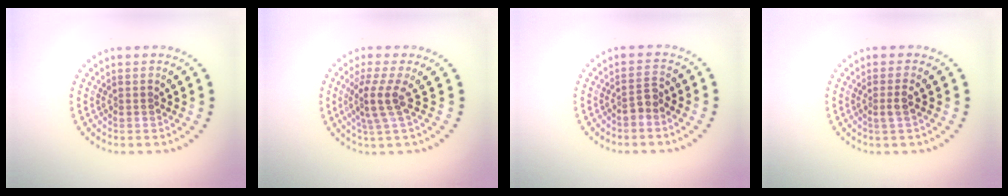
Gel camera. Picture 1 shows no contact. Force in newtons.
{"total": 2.9, "press": 2.1, "slide": 2.0}
{"total": 1.3, "press": 1.0, "slide": 0.7}
{"total": 1.3, "press": 0.9, "slide": 0.9}